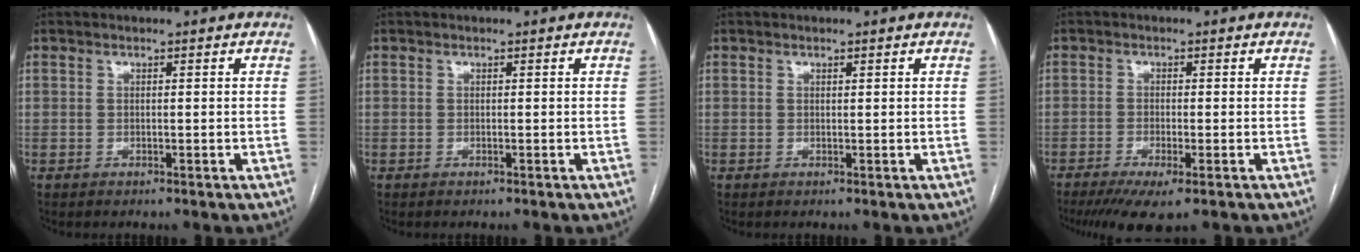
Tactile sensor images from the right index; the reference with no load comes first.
{"total": 0.0}
{"total": 0.0}
{"total": 6.4, "force": [-4.1, 1.0, 4.8], "torque": [-0.077, -0.016, -0.065]}